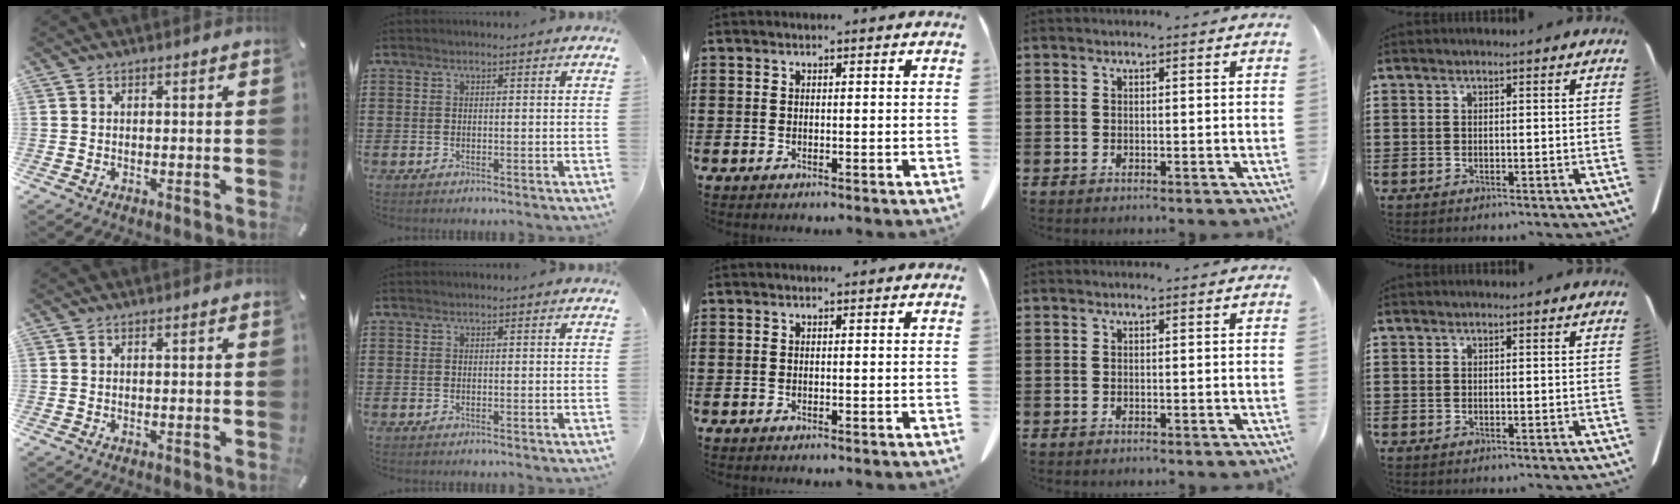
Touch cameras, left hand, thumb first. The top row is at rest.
{}